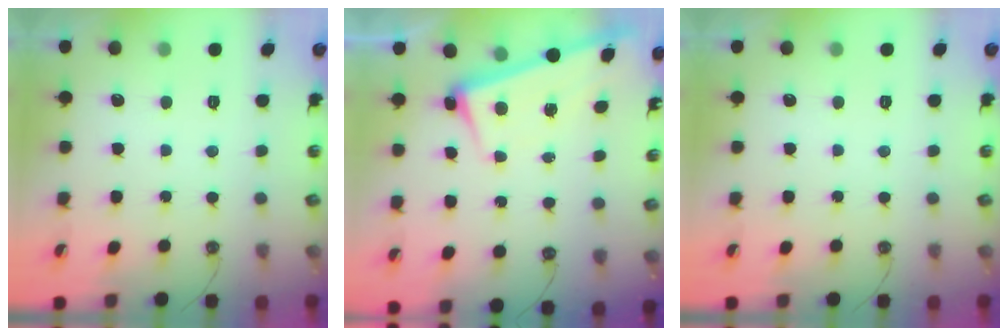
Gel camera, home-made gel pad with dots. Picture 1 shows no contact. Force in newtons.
{"total": 2.3, "press": 2.2, "slide": 0.8}
{"total": 0.0}